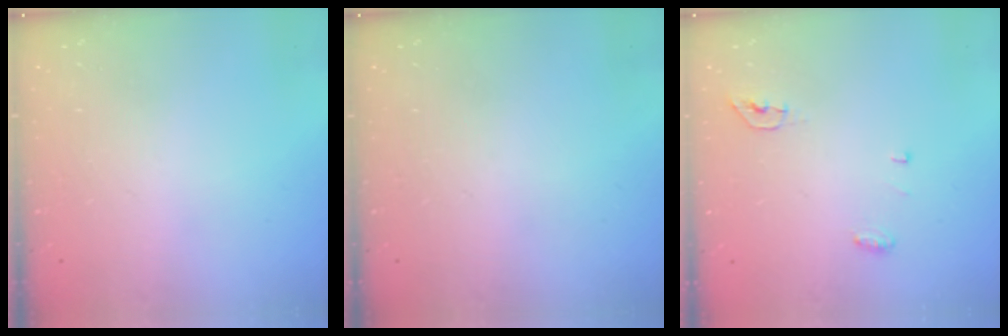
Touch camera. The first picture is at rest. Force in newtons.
{"total": 0.0}
{"total": 4.4, "press": 4.3, "slide": 0.8}